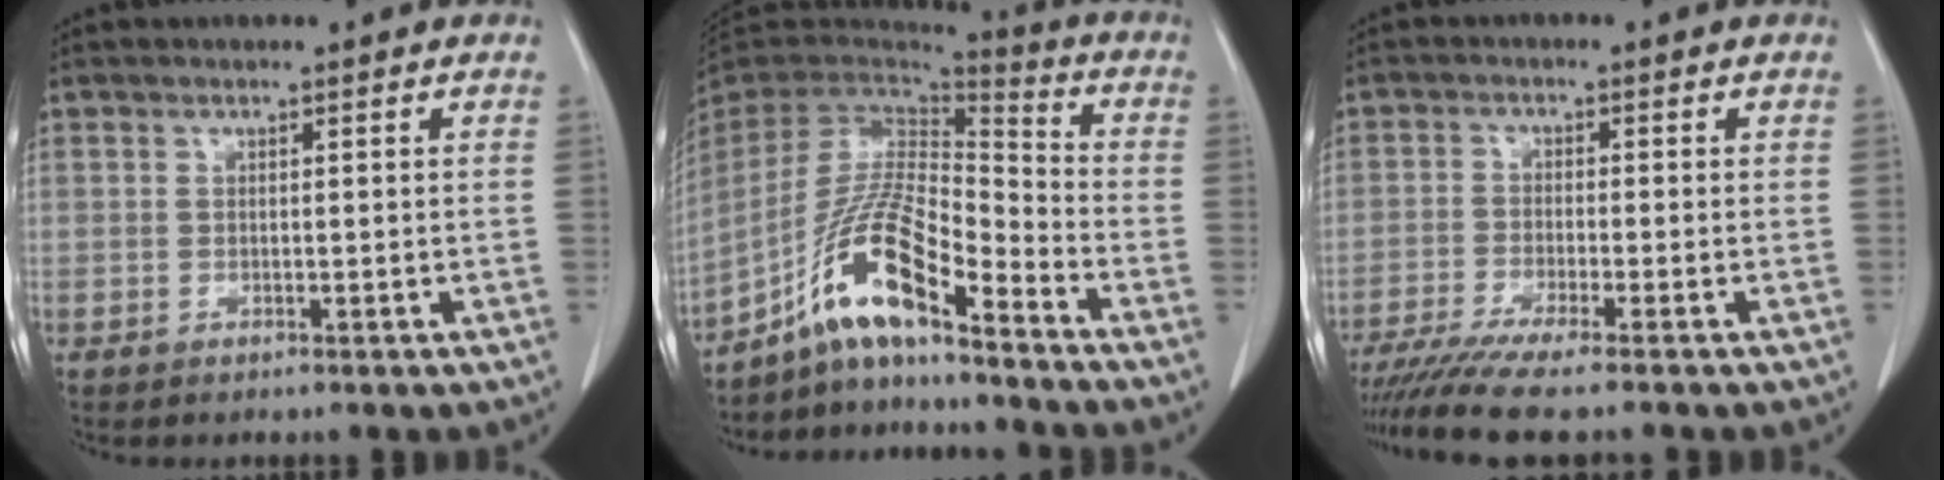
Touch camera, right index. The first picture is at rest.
{"total": 12.4, "force": [-8.1, 1.7, 9.2], "torque": [-0.183, 0.009, -0.149]}
{"total": 8.9, "force": [-7.5, -1.0, 4.8], "torque": [-0.072, -0.022, -0.123]}